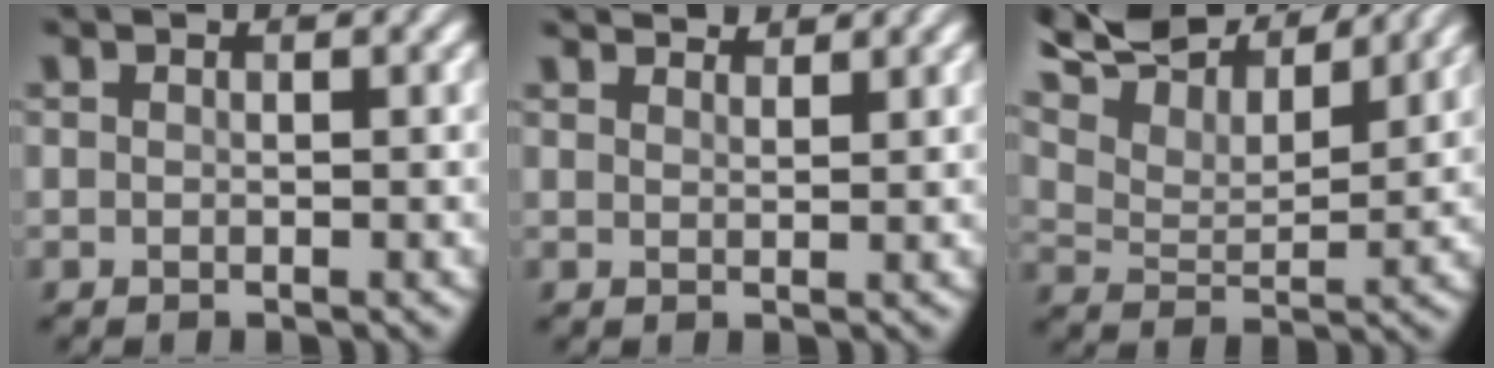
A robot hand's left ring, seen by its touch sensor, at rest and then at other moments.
{"total": 3.1, "force": [3.0, 0.4, 0.7], "torque": [-0.008, -0.005, 0.043]}
{"total": 10.3, "force": [9.0, 2.3, 4.4], "torque": [-0.103, 0.015, 0.128]}